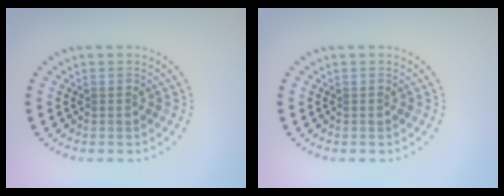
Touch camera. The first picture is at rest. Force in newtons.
{"total": 0.0}